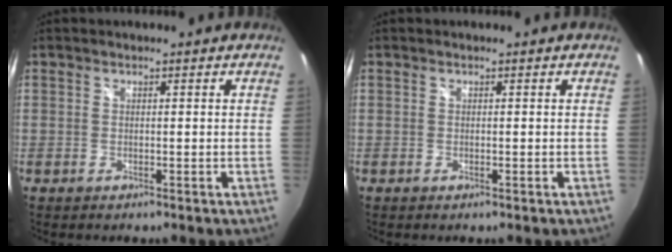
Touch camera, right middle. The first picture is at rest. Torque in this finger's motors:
{"motor_torque": [-0.01, -0.30, -0.02, 0.00]}